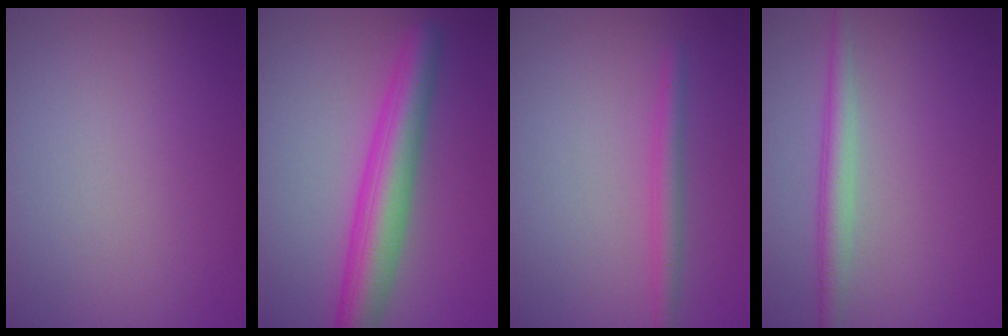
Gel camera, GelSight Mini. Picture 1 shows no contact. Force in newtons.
{"total": 6.1, "press": 6.1, "slide": 0.1}
{"total": 1.9, "press": 1.9, "slide": 0.2}
{"total": 2.5, "press": 2.5, "slide": 0.0}